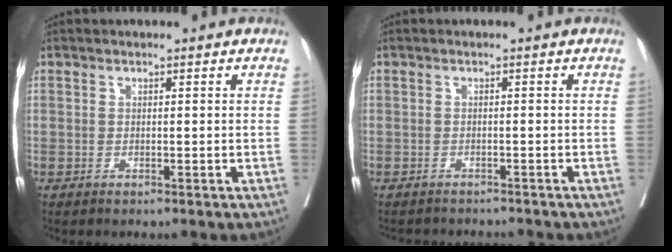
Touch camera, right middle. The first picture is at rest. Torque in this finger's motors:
{"motor_torque": [-0.36, -0.28, 0.00, -0.01]}